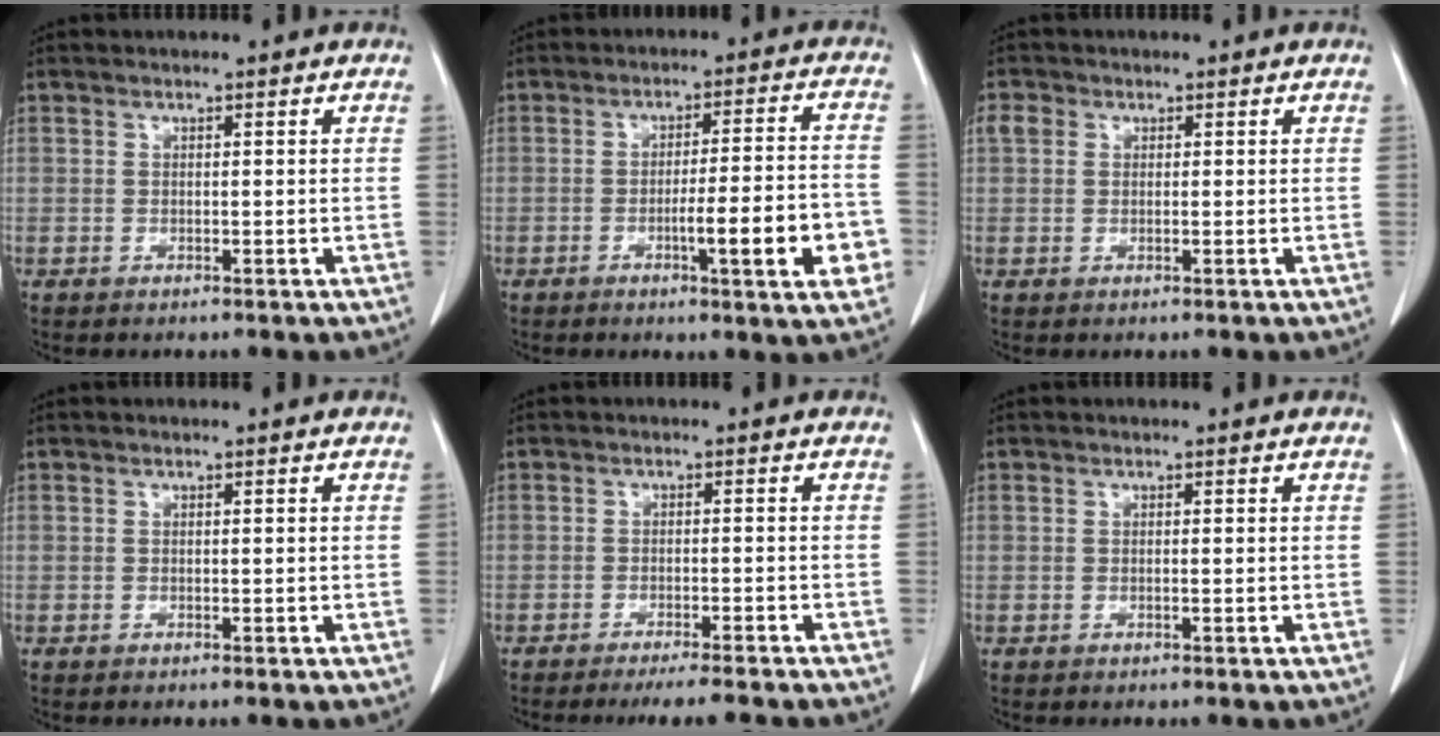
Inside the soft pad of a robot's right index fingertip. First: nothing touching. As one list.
[{"total": 11.4, "force": [-3.9, 0.9, 10.7], "torque": [-0.146, 0.004, -0.052]}, {"total": 2.1, "force": [0.6, 1.6, 1.2], "torque": [-0.028, 0.012, 0.012]}, {"total": 0.0}, {"total": 7.1, "force": [-6.3, -0.4, 3.1], "torque": [-0.026, -0.015, -0.091]}, {"total": 0.0}]